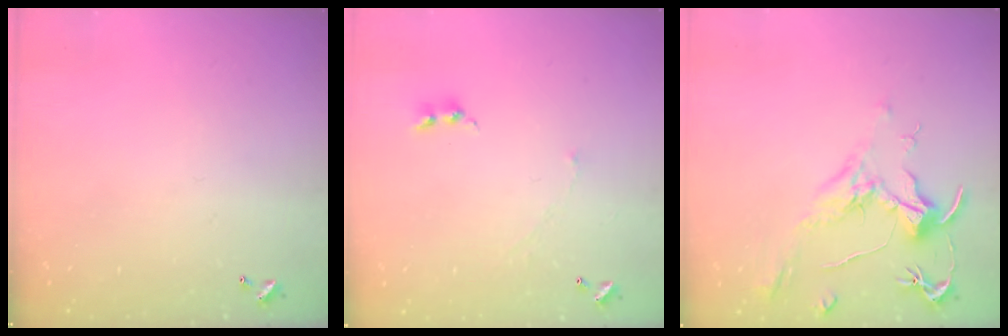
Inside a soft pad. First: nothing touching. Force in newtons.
{"total": 2.0, "press": 1.9, "slide": 0.7}
{"total": 2.1, "press": 2.0, "slide": 0.8}